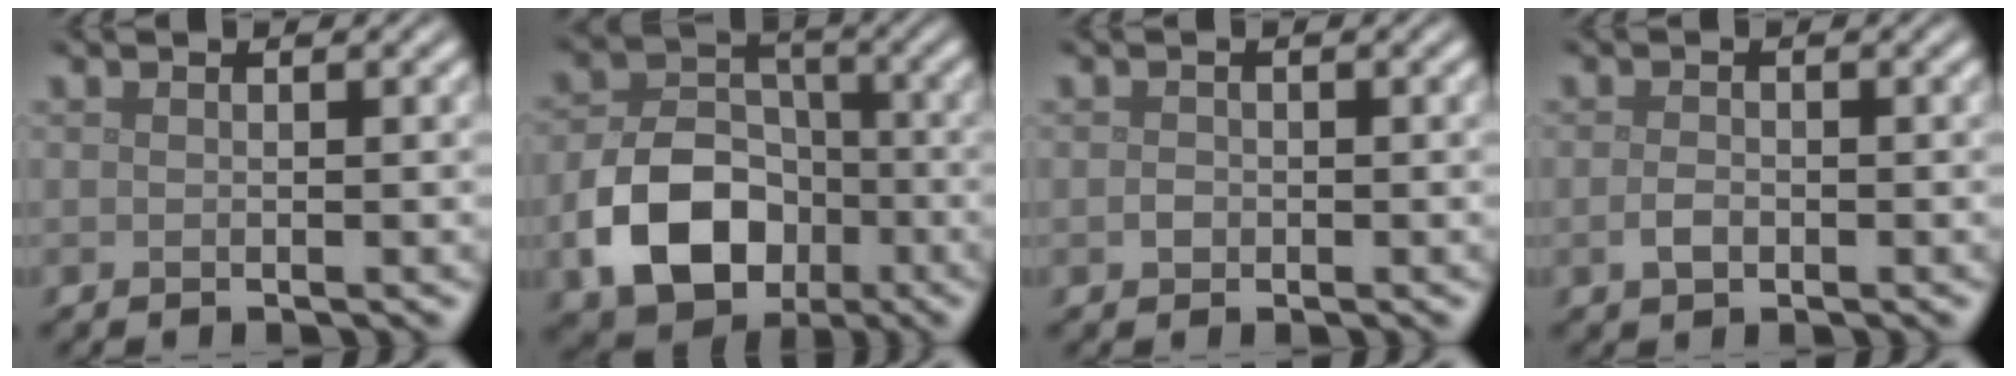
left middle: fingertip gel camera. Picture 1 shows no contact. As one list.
[{"total": 9.0, "force": [-3.2, 6.5, 5.3], "torque": [-0.098, -0.007, -0.059]}, {"total": 0.9, "force": [-0.3, 0.7, 0.4], "torque": [-0.007, -0.002, -0.007]}, {"total": 1.5, "force": [-0.5, 0.9, 1.0], "torque": [-0.022, 0.000, -0.010]}]